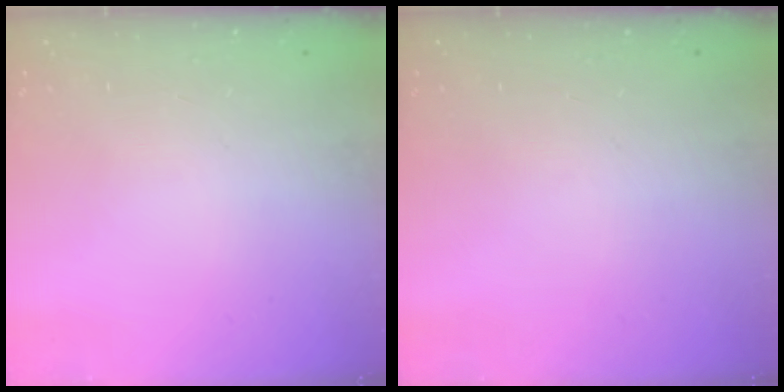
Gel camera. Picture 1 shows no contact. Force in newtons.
{"total": 0.0}